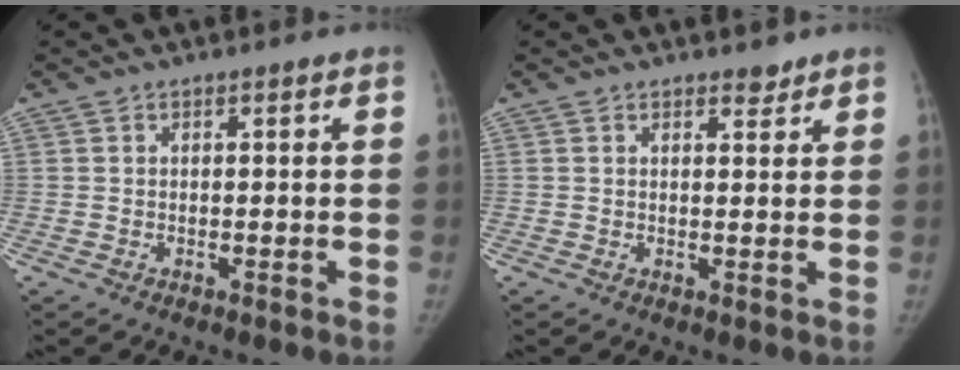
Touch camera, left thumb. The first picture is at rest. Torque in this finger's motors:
{"motor_torque": [0.31, -0.17, 0.29, -0.05, 0.11]}